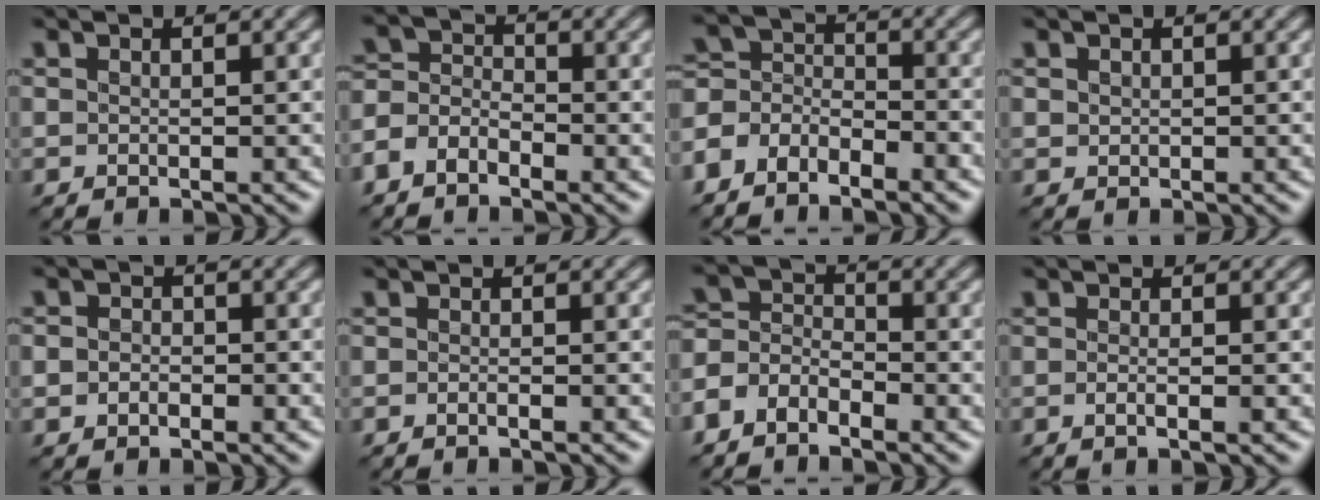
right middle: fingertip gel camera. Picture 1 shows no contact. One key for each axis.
{"total": 3.4, "fx": -2.2, "fy": 2.0, "fz": 1.7, "tx": -0.039, "ty": 0.006, "tz": -0.053}
{"total": 4.7, "fx": -3.3, "fy": 2.6, "fz": 2.1, "tx": -0.036, "ty": 0.008, "tz": -0.073}
{"total": 0.5, "fx": 0.2, "fy": 0.4, "fz": 0.1, "tx": 0.000, "ty": -0.002, "tz": 0.007}
{"total": 2.3, "fx": -0.5, "fy": 1.8, "fz": 1.3, "tx": -0.005, "ty": 0.007, "tz": -0.022}
{"total": 0.8, "fx": -0.5, "fy": 0.1, "fz": 0.6, "tx": -0.010, "ty": -0.004, "tz": -0.010}
{"total": 4.2, "fx": -2.8, "fy": 2.4, "fz": 2.0, "tx": -0.045, "ty": 0.006, "tz": -0.066}
{"total": 1.8, "fx": -0.4, "fy": 0.7, "fz": 1.6, "tx": -0.009, "ty": -0.009, "tz": -0.014}